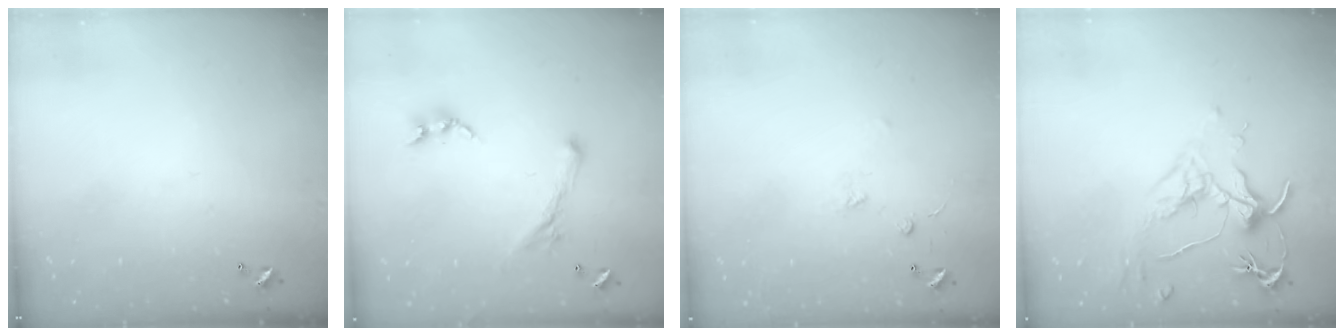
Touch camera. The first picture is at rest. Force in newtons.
{"total": 0.0}
{"total": 2.5, "press": 2.3, "slide": 1.0}
{"total": 1.8, "press": 1.6, "slide": 0.9}